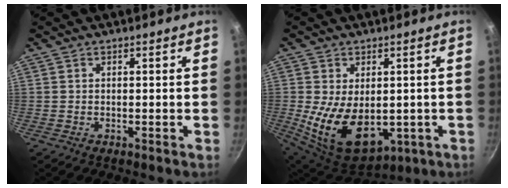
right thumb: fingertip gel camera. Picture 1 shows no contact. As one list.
[{"total": 16.0, "force": [-1.6, 10.1, 12.3], "torque": [-0.203, -0.021, 0.002]}]